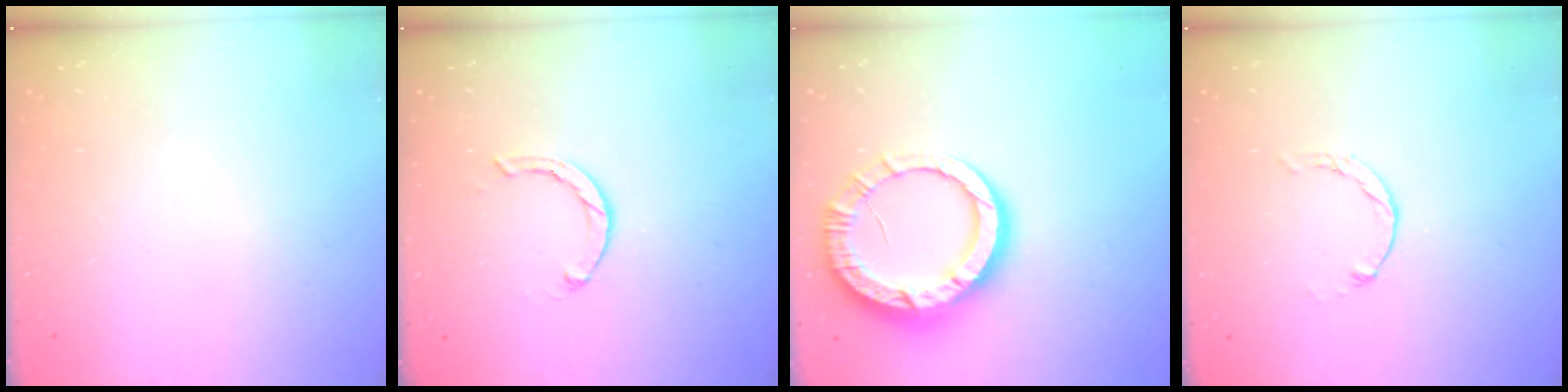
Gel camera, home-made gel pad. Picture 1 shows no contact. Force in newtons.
{"total": 3.1, "press": 3.0, "slide": 0.6}
{"total": 15.6, "press": 15.5, "slide": 1.6}
{"total": 0.0}